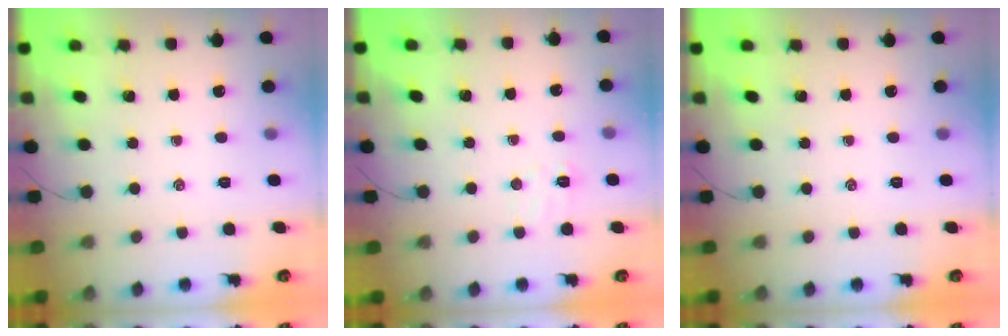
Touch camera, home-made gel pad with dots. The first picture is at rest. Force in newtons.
{"total": 5.4, "press": 5.2, "slide": 1.4}
{"total": 0.0}